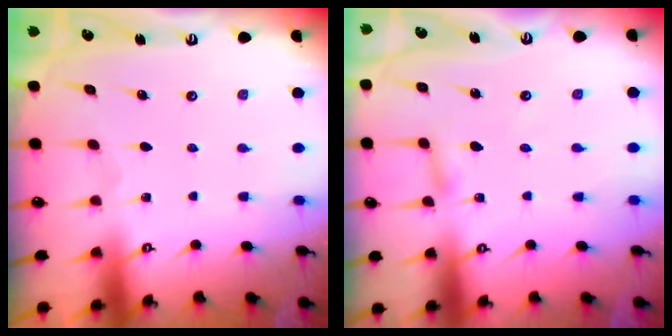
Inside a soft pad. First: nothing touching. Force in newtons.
{"total": 2.0, "press": 2.0, "slide": 0.2}